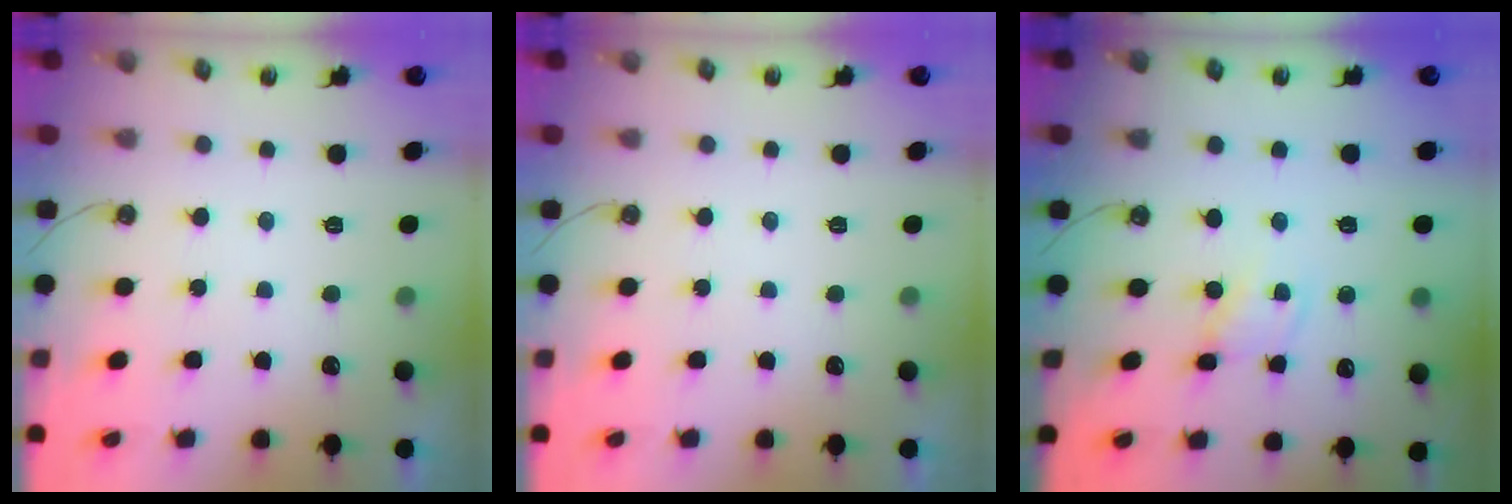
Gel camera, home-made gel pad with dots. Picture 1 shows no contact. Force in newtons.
{"total": 0.0}
{"total": 1.8, "press": 1.8, "slide": 0.2}